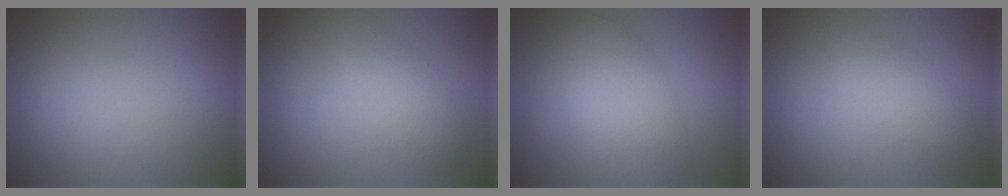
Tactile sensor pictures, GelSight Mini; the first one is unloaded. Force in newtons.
{"total": 2.7, "press": 2.6, "slide": 0.1}
{"total": 5.1, "press": 5.1, "slide": 0.3}
{"total": 2.6, "press": 2.6, "slide": 0.2}